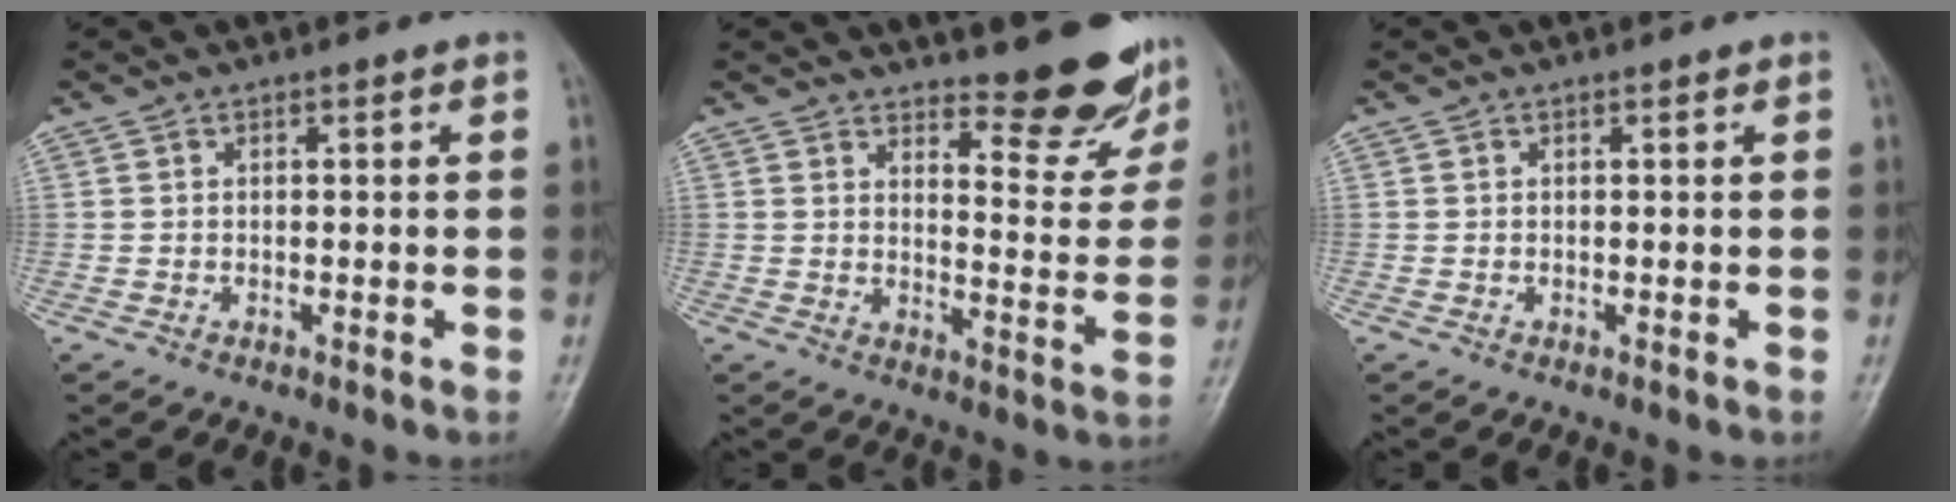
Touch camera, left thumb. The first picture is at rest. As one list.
[{"total": 12.0, "force": [10.4, 3.4, 4.9], "torque": [-0.029, -0.098, 0.131]}, {"total": 0.0}]